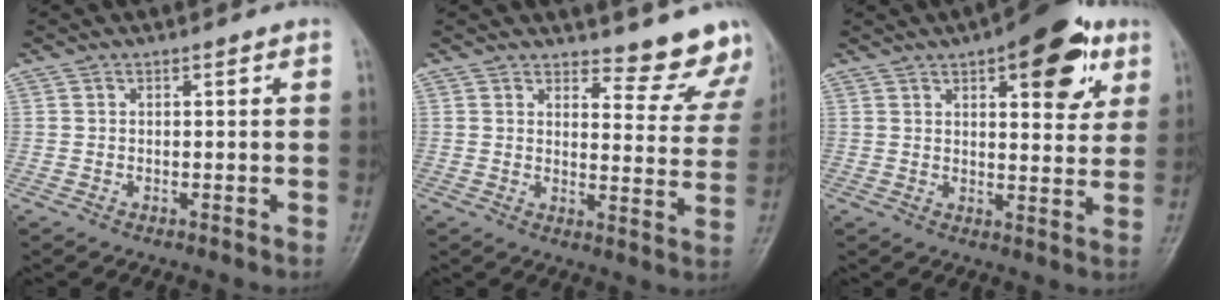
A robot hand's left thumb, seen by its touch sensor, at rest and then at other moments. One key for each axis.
{"total": 10.8, "fx": 10.3, "fy": 2.9, "fz": 1.4, "tx": 0.024, "ty": -0.099, "tz": 0.106}
{"total": 14.4, "fx": 6.9, "fy": 6.0, "fz": 11.1, "tx": -0.104, "ty": -0.018, "tz": 0.086}